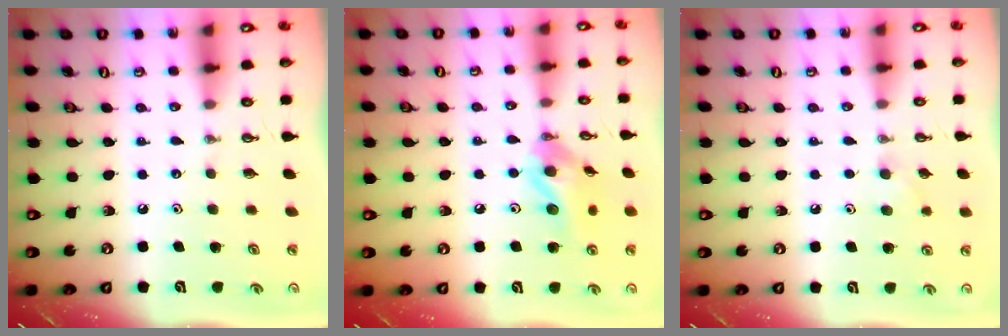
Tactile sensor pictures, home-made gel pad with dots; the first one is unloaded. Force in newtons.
{"total": 13.1, "press": 13.0, "slide": 1.5}
{"total": 7.2, "press": 6.6, "slide": 3.0}